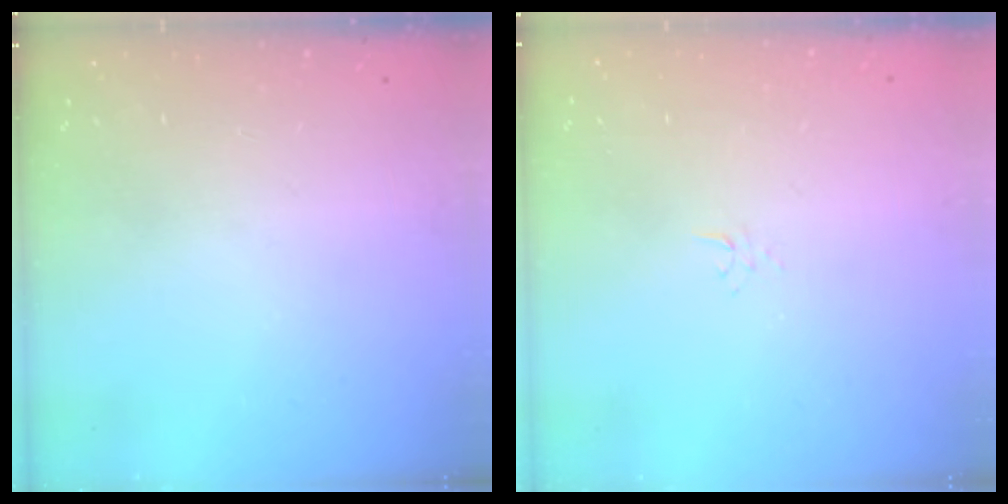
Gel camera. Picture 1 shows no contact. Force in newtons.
{"total": 2.6, "press": 2.6, "slide": 0.3}